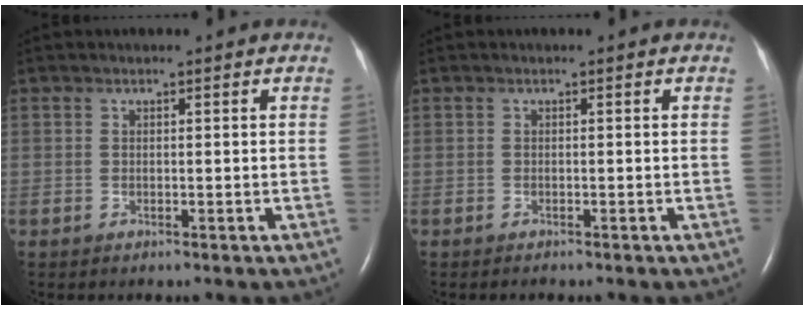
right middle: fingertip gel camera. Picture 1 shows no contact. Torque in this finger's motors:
{"motor_torque": [-0.32, 0.04, -0.06, 0.00]}